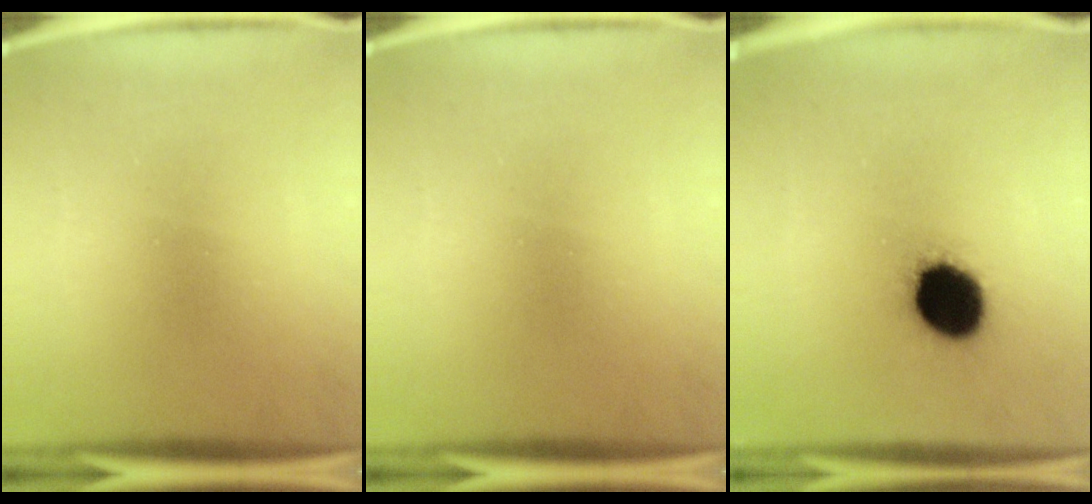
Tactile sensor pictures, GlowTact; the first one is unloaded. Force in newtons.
{"total": 0.0}
{"total": 15.2}